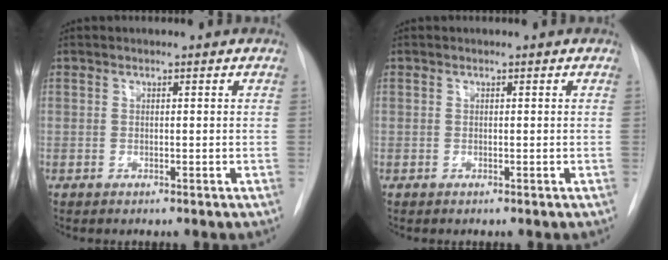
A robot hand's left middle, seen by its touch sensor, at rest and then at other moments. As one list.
[{"total": 0.0}]